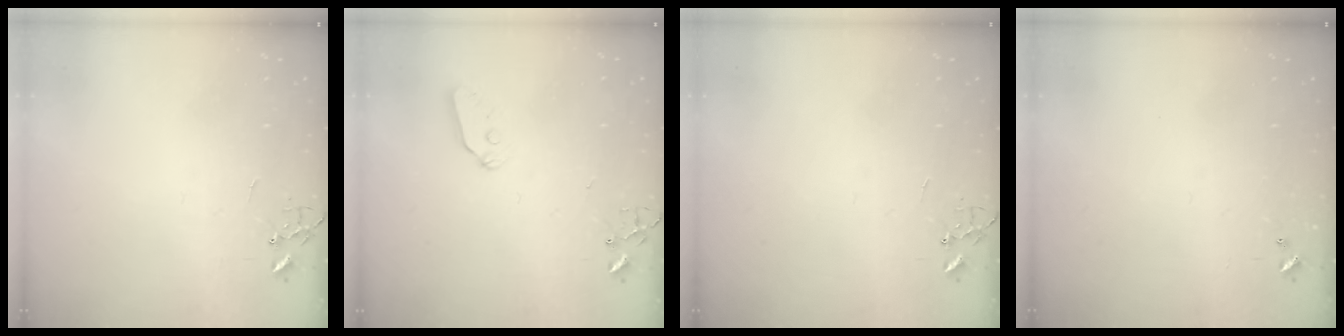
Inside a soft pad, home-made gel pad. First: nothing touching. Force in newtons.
{"total": 6.4, "press": 6.4, "slide": 0.3}
{"total": 0.0}
{"total": 0.0}